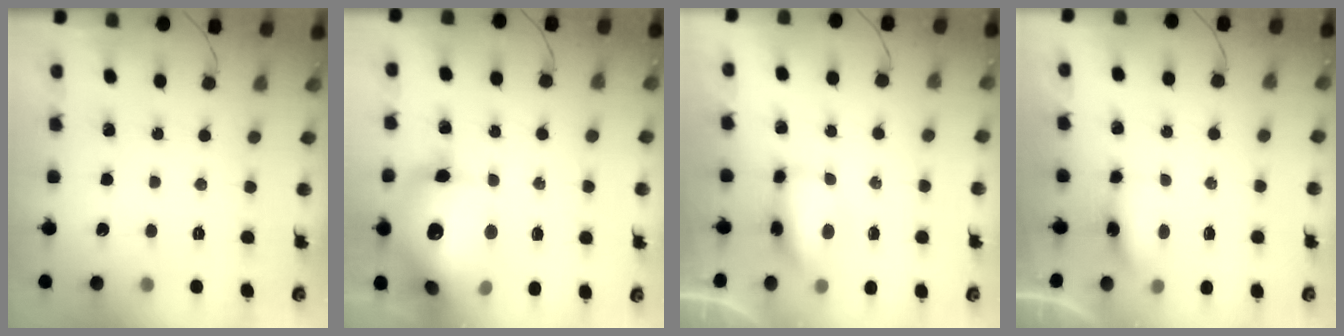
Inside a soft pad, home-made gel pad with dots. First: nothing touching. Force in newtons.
{"total": 24.9, "press": 24.4, "slide": 5.1}
{"total": 7.1, "press": 7.0, "slide": 1.4}
{"total": 4.4, "press": 4.2, "slide": 1.1}